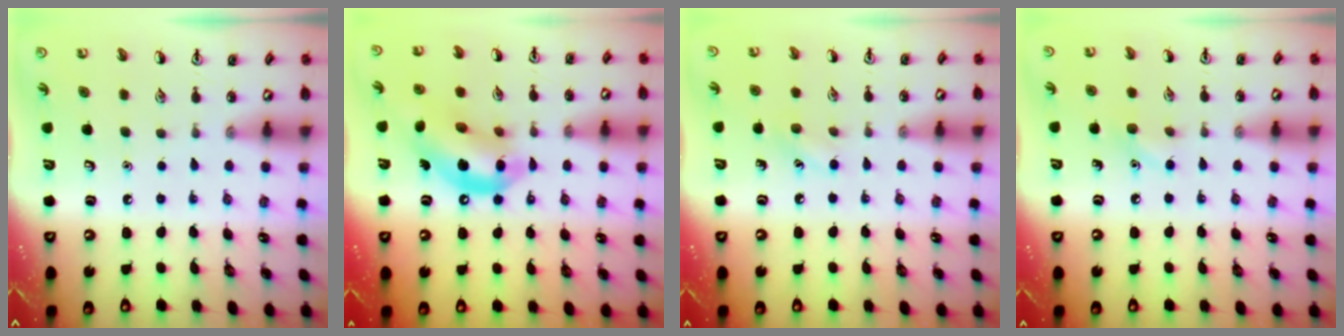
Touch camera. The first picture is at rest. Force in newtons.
{"total": 13.4, "press": 12.7, "slide": 4.0}
{"total": 6.4, "press": 6.2, "slide": 1.5}
{"total": 6.7, "press": 6.5, "slide": 1.9}